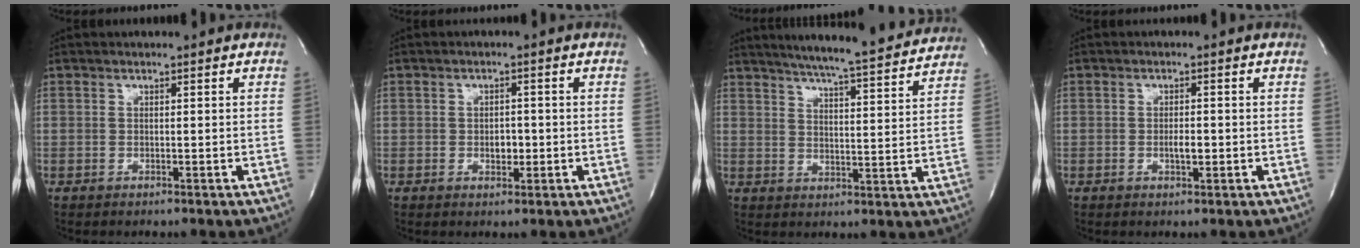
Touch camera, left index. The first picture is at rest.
{"total": 2.3, "force": [-0.5, 1.4, 1.7], "torque": [-0.025, 0.003, -0.005]}
{"total": 18.6, "force": [17.0, 0.7, 7.4], "torque": [-0.117, -0.018, 0.220]}
{"total": 2.0, "force": [-0.5, 0.7, 1.8], "torque": [-0.033, 0.000, -0.006]}